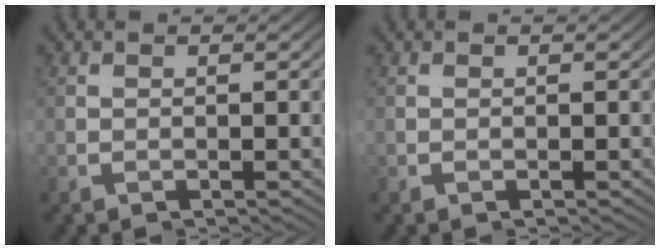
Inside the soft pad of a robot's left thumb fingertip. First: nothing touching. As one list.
[{"total": 0.0}]